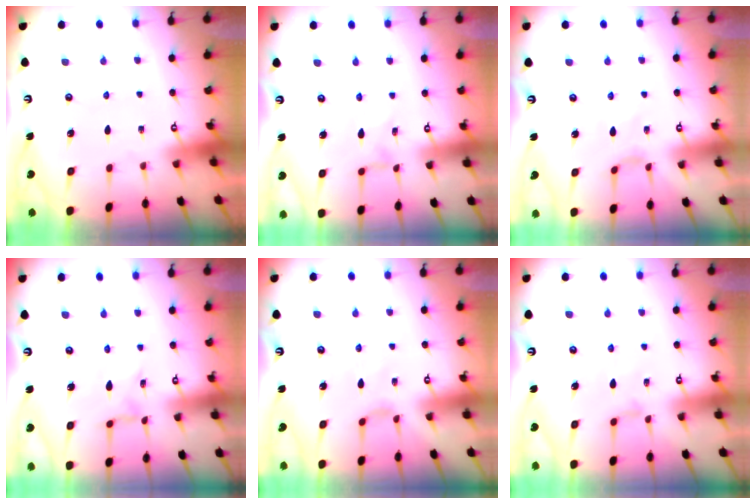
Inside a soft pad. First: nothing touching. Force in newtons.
{"total": 0.6, "press": 0.6, "slide": 0.2}
{"total": 2.7, "press": 2.6, "slide": 0.6}
{"total": 2.2, "press": 2.2, "slide": 0.4}
{"total": 2.1, "press": 2.0, "slide": 0.5}
{"total": 2.2, "press": 2.2, "slide": 0.5}